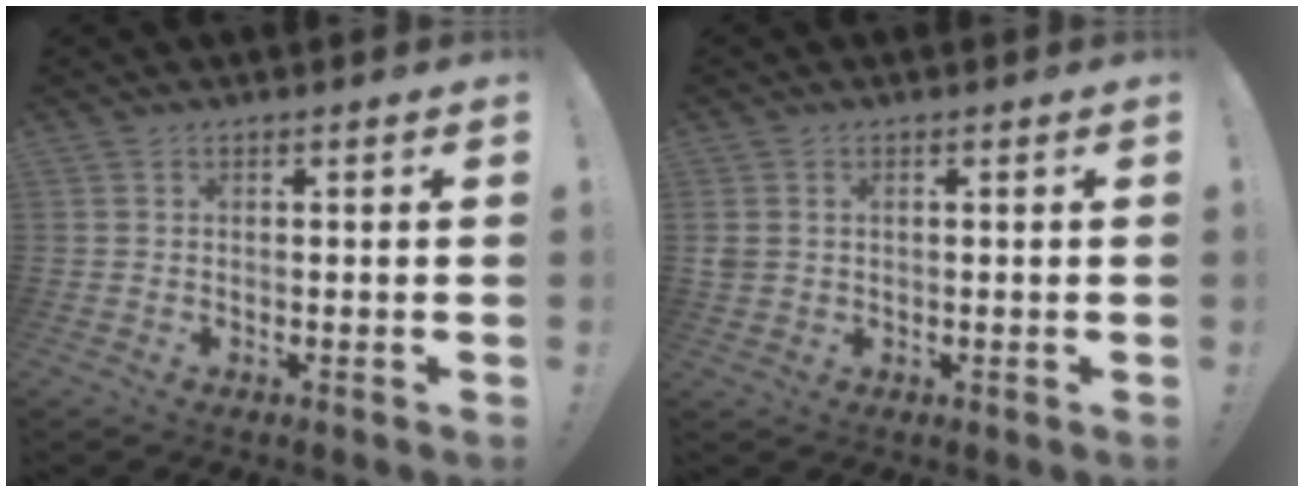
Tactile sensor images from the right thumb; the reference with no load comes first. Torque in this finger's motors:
{"motor_torque": [0.07, -0.06, -0.26, 0.27, 0.09]}